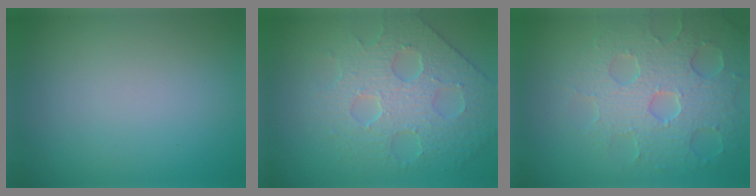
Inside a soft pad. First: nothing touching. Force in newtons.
{"total": 4.6, "press": 4.4, "slide": 1.1}
{"total": 6.5, "press": 5.3, "slide": 3.9}